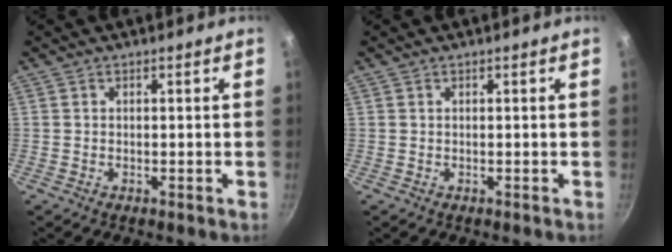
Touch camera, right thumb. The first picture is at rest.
{"total": 0.0}